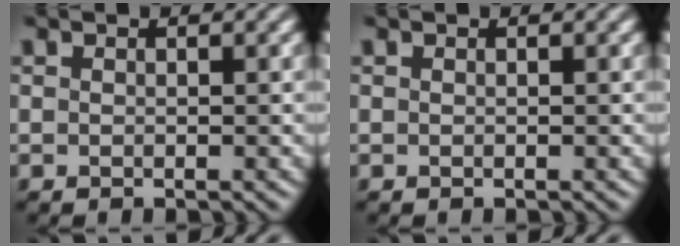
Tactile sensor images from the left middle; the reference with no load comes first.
{"total": 0.0}